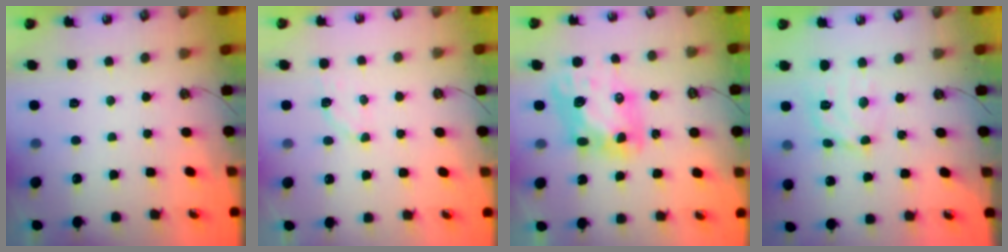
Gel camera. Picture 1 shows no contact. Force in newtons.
{"total": 3.4, "press": 3.3, "slide": 0.6}
{"total": 10.0, "press": 9.9, "slide": 1.2}
{"total": 12.3, "press": 12.2, "slide": 1.7}